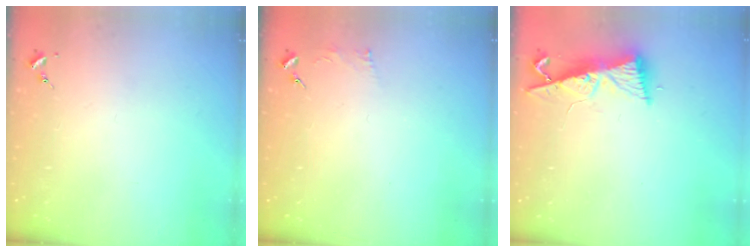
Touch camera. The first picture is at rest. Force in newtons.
{"total": 2.4, "press": 2.4, "slide": 0.3}
{"total": 9.0, "press": 8.9, "slide": 1.2}